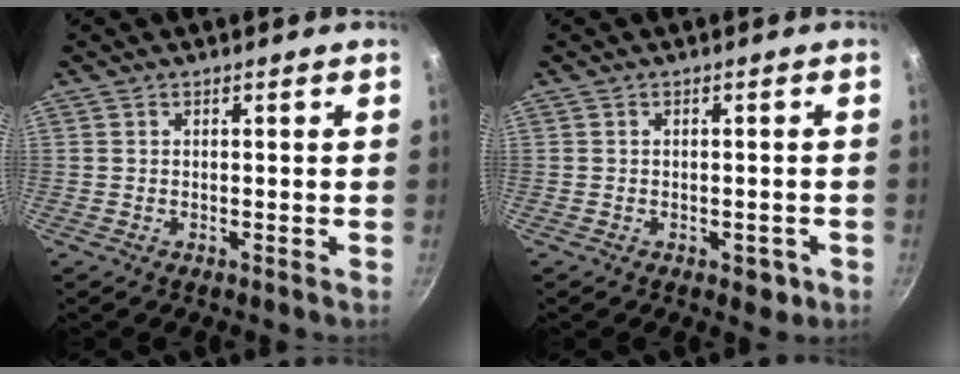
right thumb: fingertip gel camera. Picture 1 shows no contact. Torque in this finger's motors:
{"motor_torque": [0.17, 0.04, 0.32, -0.05, 0.06]}